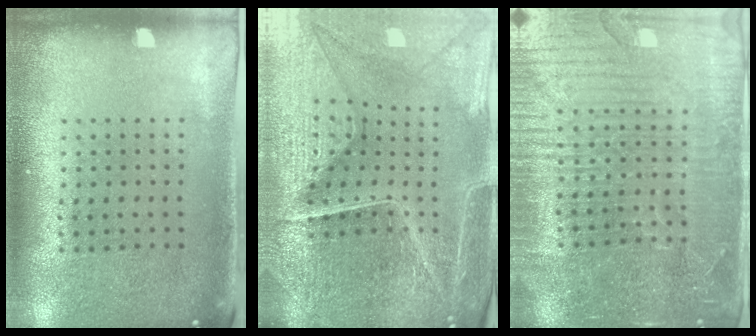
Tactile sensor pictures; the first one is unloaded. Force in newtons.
{"total": 5.2, "press": 4.9, "slide": 1.6}
{"total": 4.9, "press": 4.5, "slide": 1.9}